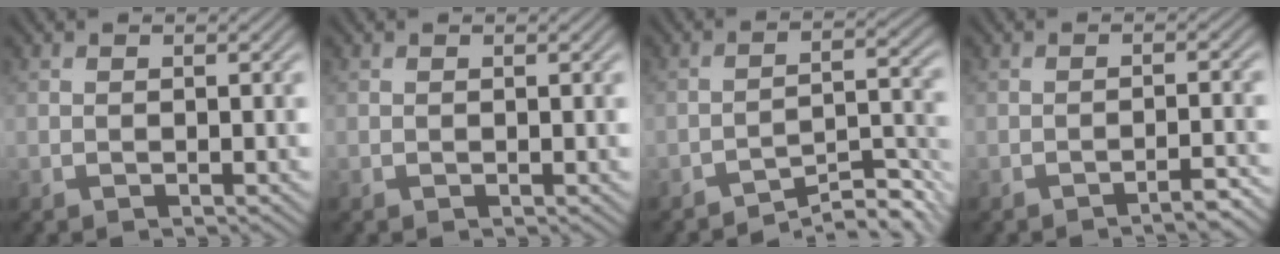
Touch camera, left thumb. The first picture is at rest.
{"total": 0.0}
{"total": 6.2, "force": [-4.9, 1.1, 3.6], "torque": [-0.052, 0.007, -0.079]}
{"total": 2.8, "force": [-2.2, 0.2, 1.7], "torque": [-0.020, 0.009, -0.041]}